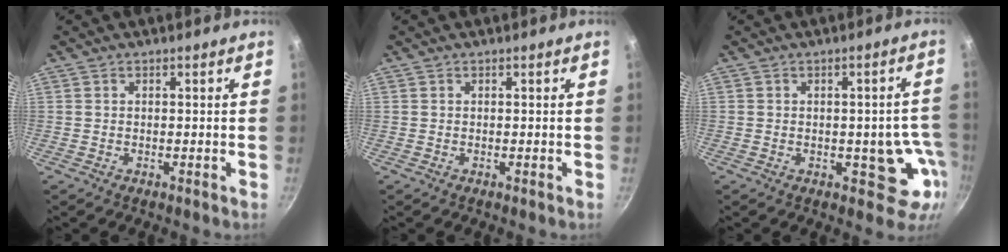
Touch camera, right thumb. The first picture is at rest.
{"total": 0.0}
{"total": 8.3, "force": [-2.1, 4.6, 6.5], "torque": [-0.022, 0.018, -0.024]}